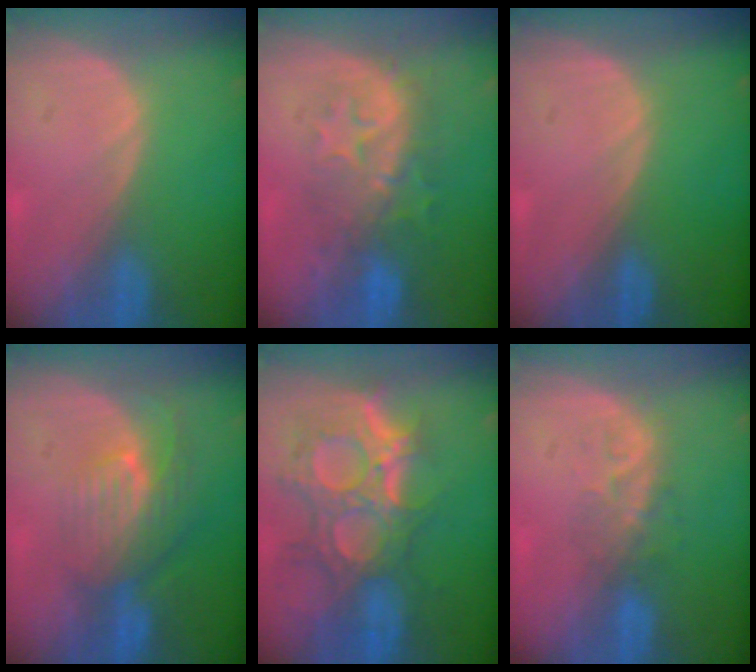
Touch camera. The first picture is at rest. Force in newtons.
{"total": 8.1, "press": 8.1, "slide": 0.8}
{"total": 0.0}
{"total": 8.2, "press": 7.3, "slide": 3.7}
{"total": 12.0, "press": 10.8, "slide": 5.3}
{"total": 3.7, "press": 3.6, "slide": 1.2}